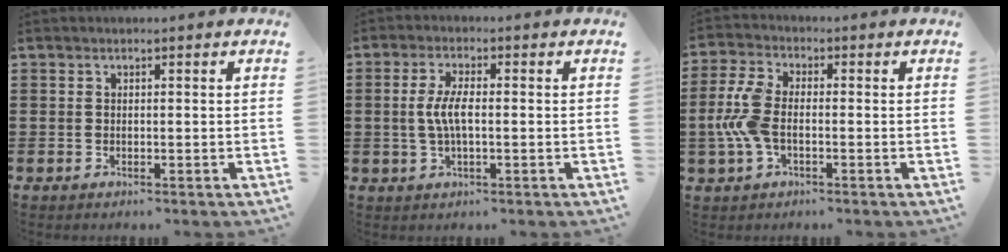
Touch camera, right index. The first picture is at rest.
{"total": 4.5, "force": [-0.2, 1.4, 4.3], "torque": [-0.100, -0.005, -0.012]}
{"total": 7.2, "force": [-1.1, 4.0, 5.9], "torque": [-0.146, -0.002, -0.026]}